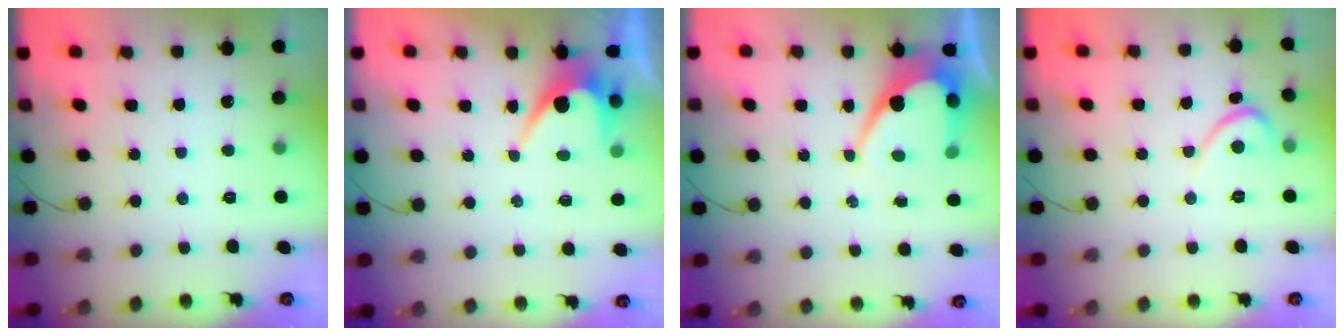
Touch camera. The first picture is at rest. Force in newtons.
{"total": 5.6, "press": 5.6, "slide": 0.3}
{"total": 9.6, "press": 9.5, "slide": 0.8}
{"total": 3.1, "press": 3.1, "slide": 0.3}